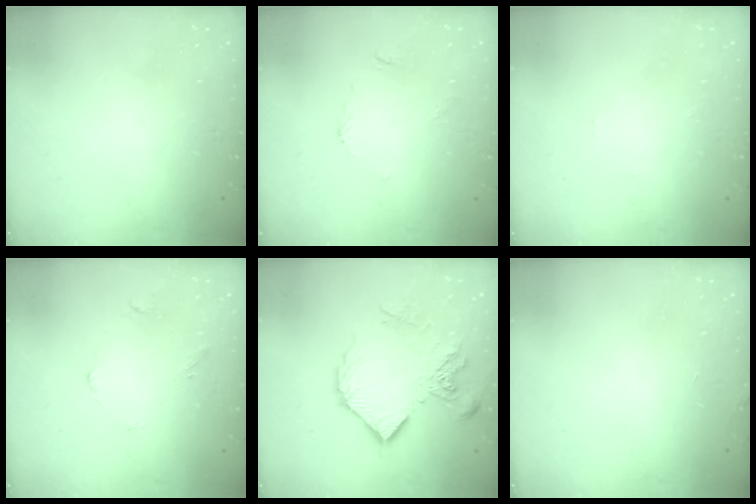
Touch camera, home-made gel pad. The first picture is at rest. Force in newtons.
{"total": 2.7, "press": 2.7, "slide": 0.3}
{"total": 0.0}
{"total": 3.0, "press": 2.9, "slide": 0.5}
{"total": 11.0, "press": 11.0, "slide": 1.2}
{"total": 2.3, "press": 2.3, "slide": 0.1}